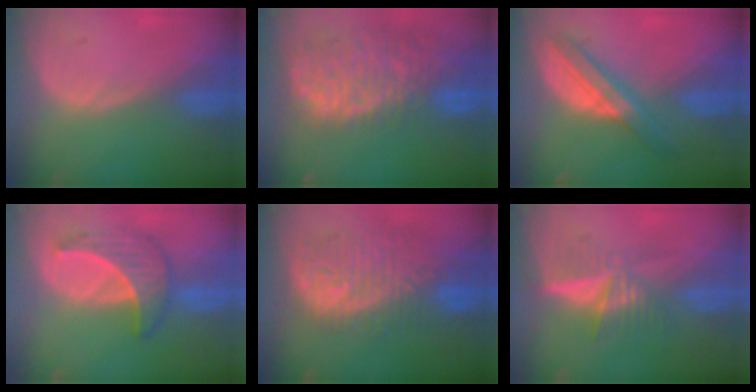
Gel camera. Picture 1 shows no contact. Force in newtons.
{"total": 13.8, "press": 11.3, "slide": 7.9}
{"total": 6.2, "press": 6.2, "slide": 0.1}
{"total": 6.9, "press": 6.3, "slide": 2.9}
{"total": 11.5, "press": 10.6, "slide": 4.5}
{"total": 6.5, "press": 5.5, "slide": 3.4}